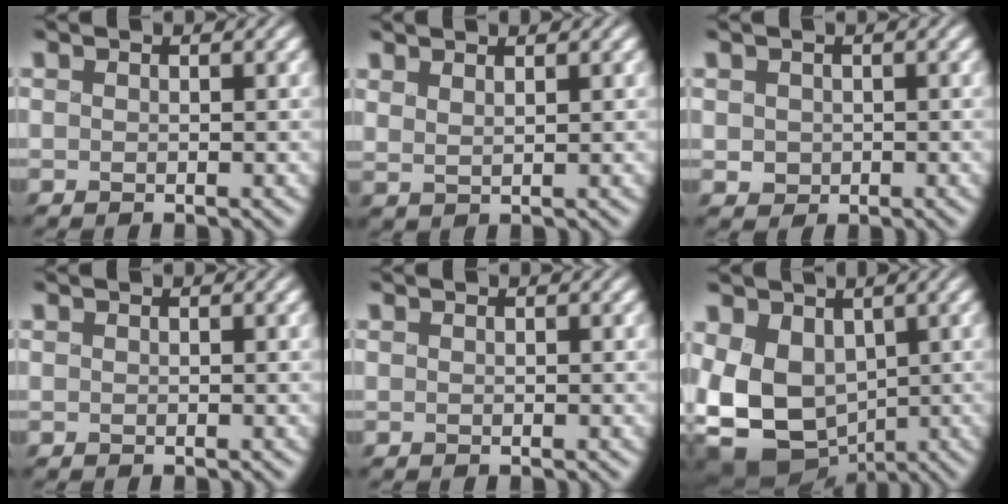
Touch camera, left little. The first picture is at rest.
{"total": 2.0, "force": [1.4, 0.7, 1.3], "torque": [-0.005, 0.006, 0.009]}
{"total": 1.2, "force": [-0.1, 1.2, 0.4], "torque": [-0.008, -0.005, 0.001]}
{"total": 0.0}
{"total": 0.0}
{"total": 9.2, "force": [-1.4, 6.9, 6.0], "torque": [-0.139, -0.023, -0.018]}